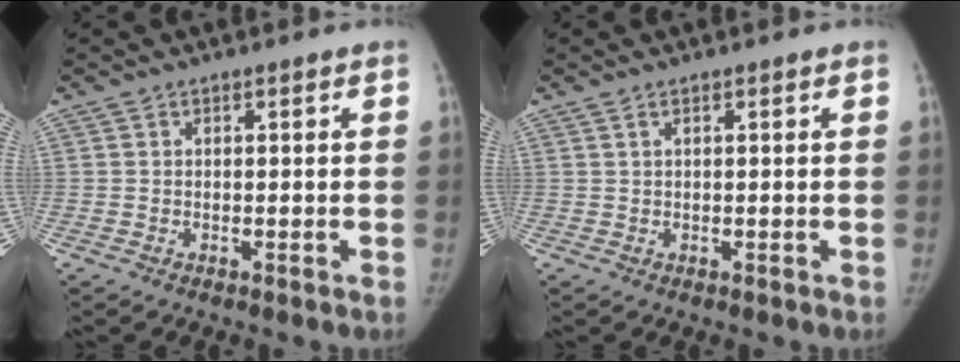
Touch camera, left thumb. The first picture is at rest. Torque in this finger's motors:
{"motor_torque": [0.03, 0.11, -0.07, 0.15, 0.03]}